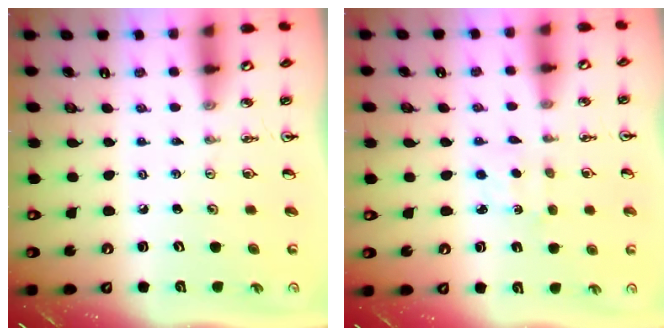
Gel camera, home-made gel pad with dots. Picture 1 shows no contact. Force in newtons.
{"total": 0.9, "press": 0.9, "slide": 0.2}